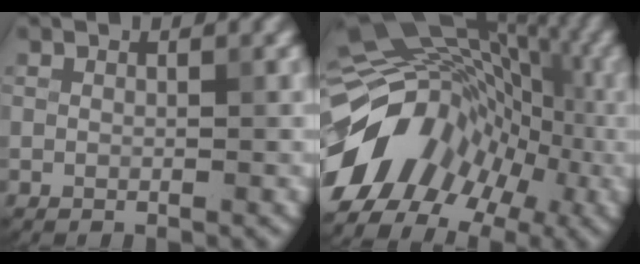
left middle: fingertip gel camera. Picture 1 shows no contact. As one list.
[{"total": 11.7, "force": [-4.0, 8.9, 6.5], "torque": [-0.115, 0.009, -0.084]}]